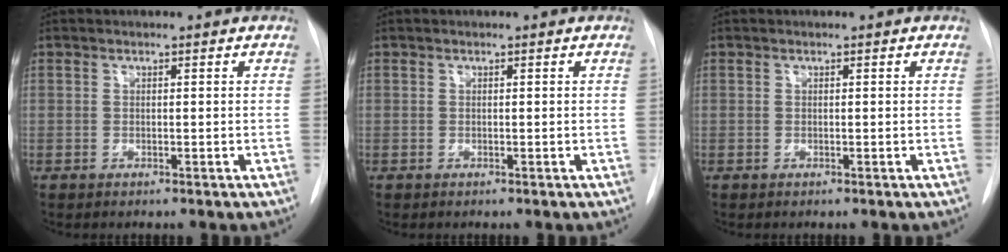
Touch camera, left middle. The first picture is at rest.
{"total": 0.0}
{"total": 0.0}